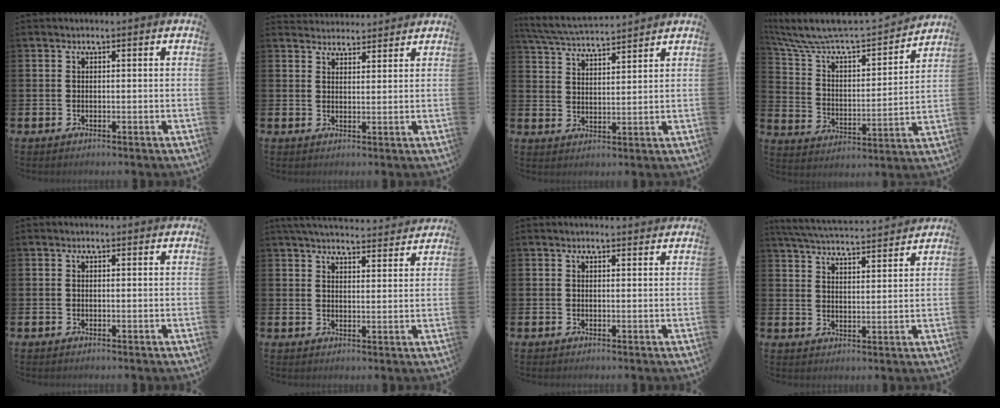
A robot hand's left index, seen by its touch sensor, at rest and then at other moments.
{"total": 3.1, "force": [3.0, 0.7, -0.3], "torque": [-0.004, -0.012, 0.056]}
{"total": 5.3, "force": [5.2, 0.3, 1.1], "torque": [-0.048, -0.028, 0.093]}
{"total": 9.2, "force": [8.5, 2.2, 2.7], "torque": [-0.103, -0.063, 0.143]}
{"total": 0.0}
{"total": 5.0, "force": [4.9, 0.4, 0.8], "torque": [-0.029, -0.027, 0.089]}
{"total": 0.9, "force": [0.8, 0.1, 0.2], "torque": [0.008, -0.003, 0.013]}
{"total": 5.5, "force": [5.4, 0.2, 1.0], "torque": [-0.046, -0.036, 0.096]}